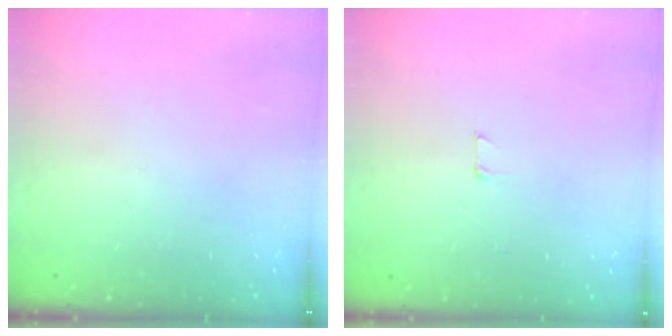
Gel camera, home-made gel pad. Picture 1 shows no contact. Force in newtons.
{"total": 2.9, "press": 2.9, "slide": 0.2}